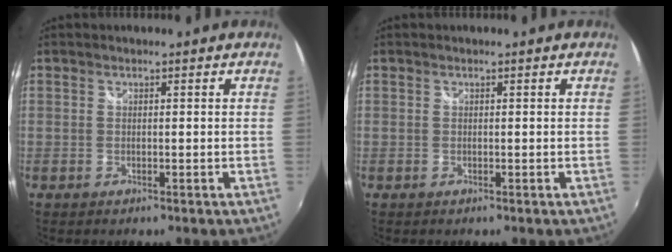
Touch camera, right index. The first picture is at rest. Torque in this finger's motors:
{"motor_torque": [0.00, 0.00, 0.00, 0.00]}